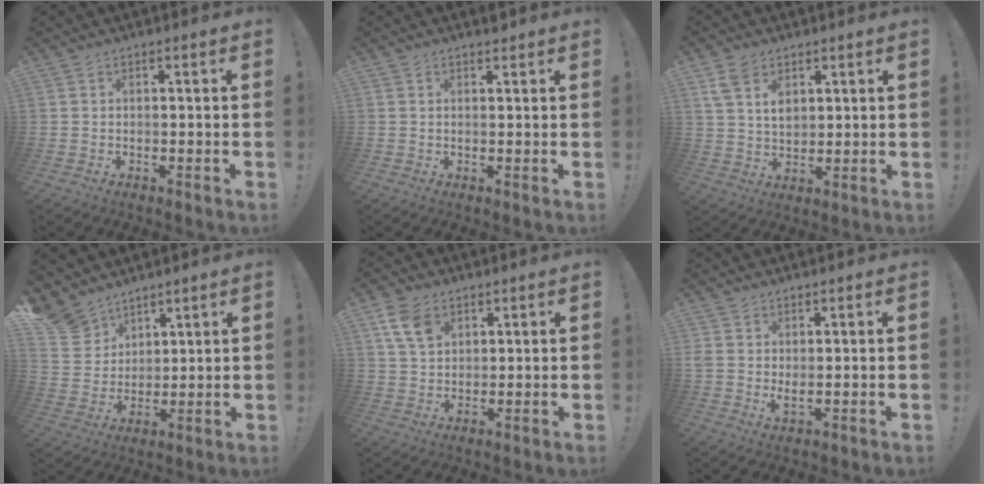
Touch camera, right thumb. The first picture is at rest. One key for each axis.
{"total": 1.1, "fx": 1.0, "fy": 0.1, "fz": 0.3, "tx": 0.004, "ty": -0.006, "tz": 0.017}
{"total": 7.7, "fx": 4.2, "fy": 5.0, "fz": 4.0, "tx": -0.062, "ty": -0.014, "tz": 0.078}
{"total": 9.2, "fx": 7.3, "fy": 5.5, "fz": 1.0, "tx": -0.029, "ty": -0.057, "tz": 0.147}
{"total": 8.9, "fx": 4.4, "fy": 6.0, "fz": 4.9, "tx": -0.097, "ty": -0.008, "tz": 0.086}
{"total": 3.0, "fx": 1.6, "fy": 1.1, "fz": 2.2, "tx": -0.031, "ty": -0.011, "tz": 0.029}